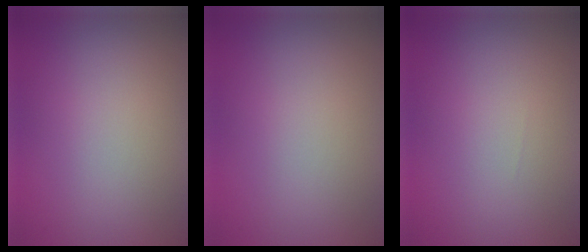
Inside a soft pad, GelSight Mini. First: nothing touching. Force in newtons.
{"total": 0.0}
{"total": 0.0}